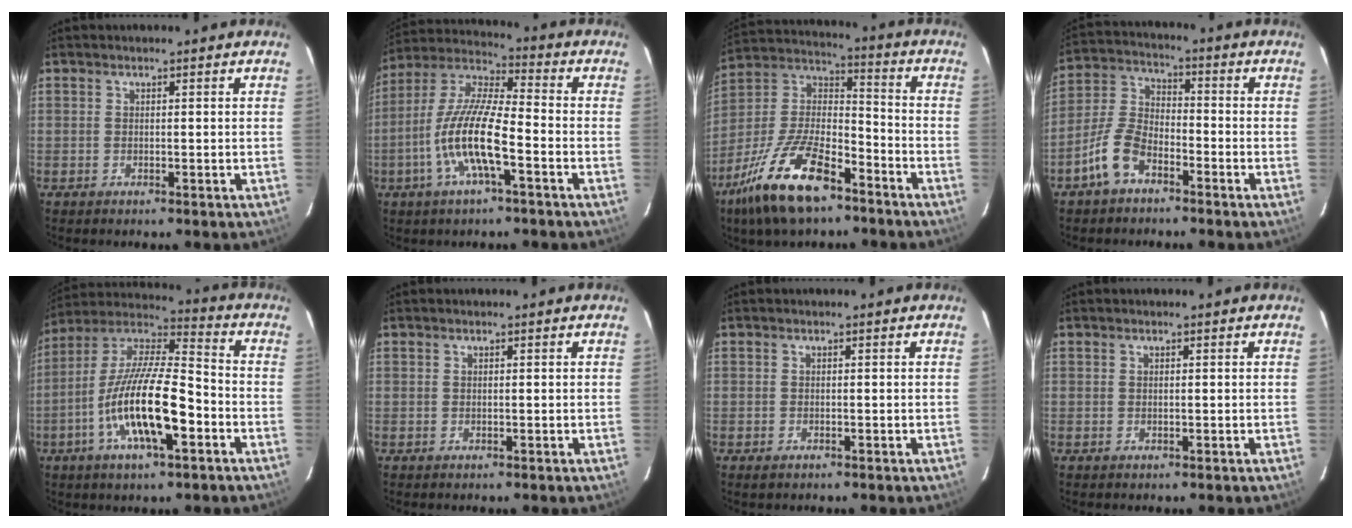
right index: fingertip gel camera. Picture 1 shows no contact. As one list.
[{"total": 13.7, "force": [-4.9, 2.8, 12.4], "torque": [-0.253, -0.003, -0.101]}, {"total": 19.4, "force": [-12.0, 7.6, 13.3], "torque": [-0.279, -0.009, -0.220]}, {"total": 8.7, "force": [-5.4, 4.2, 5.3], "torque": [-0.123, 0.015, -0.110]}, {"total": 18.1, "force": [-6.3, 5.0, 16.2], "torque": [-0.313, -0.012, -0.123]}, {"total": 0.0}, {"total": 0.6, "force": [-0.3, 0.4, 0.3], "torque": [-0.005, -0.002, -0.006]}, {"total": 0.0}]